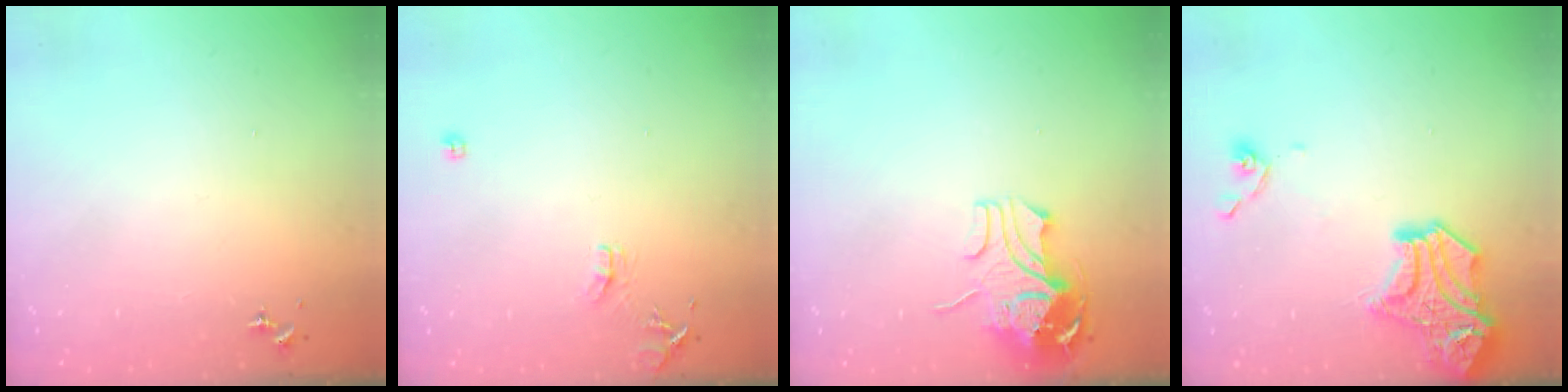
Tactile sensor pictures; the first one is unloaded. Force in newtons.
{"total": 8.6, "press": 8.6, "slide": 0.8}
{"total": 9.8, "press": 9.7, "slide": 1.2}
{"total": 17.1, "press": 17.0, "slide": 1.5}